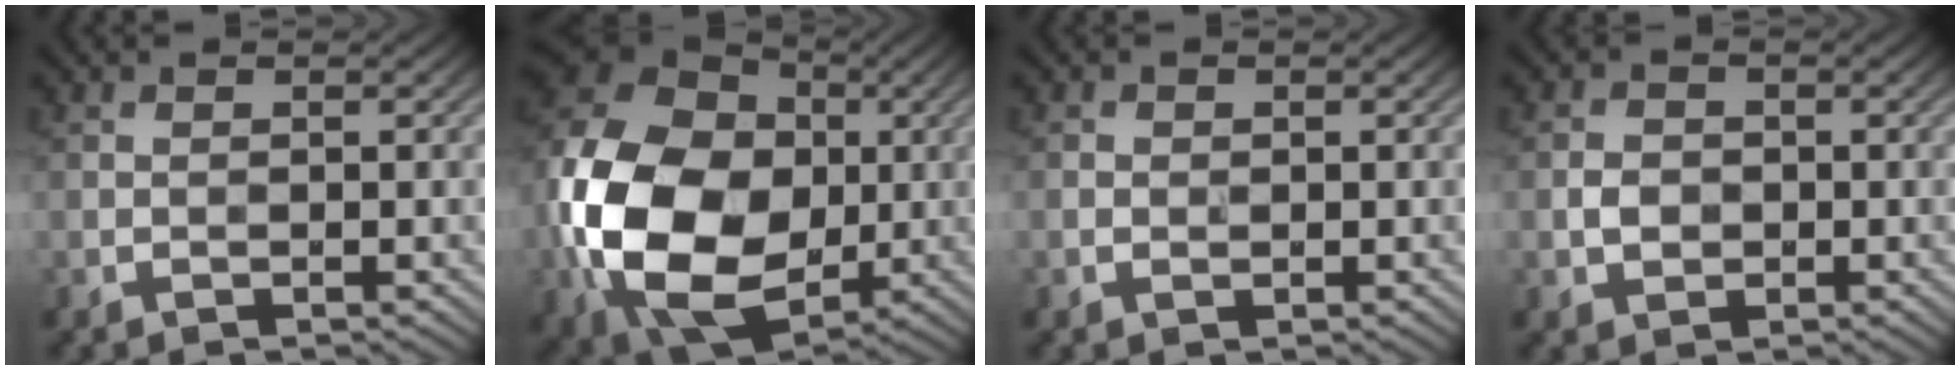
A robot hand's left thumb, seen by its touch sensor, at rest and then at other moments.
{"total": 20.5, "force": [-2.5, 14.9, 13.9], "torque": [-0.341, -0.019, -0.047]}
{"total": 0.7, "force": [0.1, 0.6, 0.3], "torque": [-0.003, -0.001, -0.002]}
{"total": 1.9, "force": [-0.2, 1.7, 0.9], "torque": [-0.018, -0.001, -0.010]}